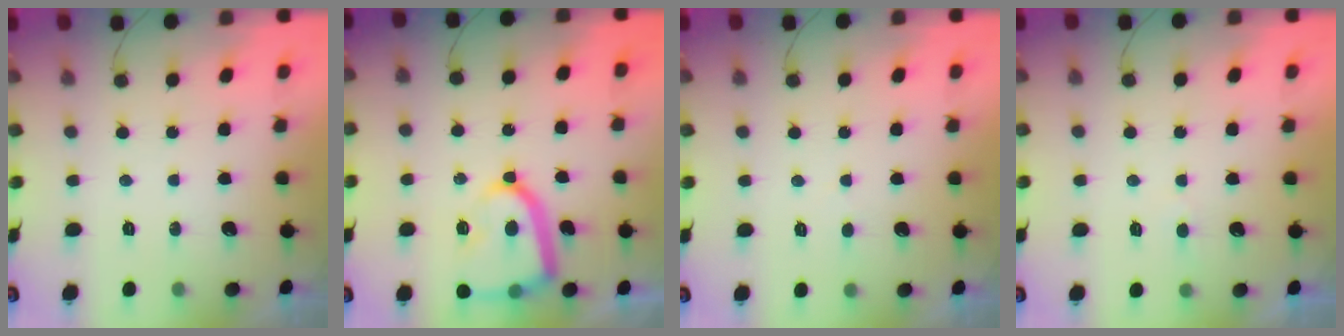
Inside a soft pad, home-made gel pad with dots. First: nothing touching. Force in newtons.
{"total": 14.8, "press": 14.7, "slide": 1.5}
{"total": 2.0, "press": 2.0, "slide": 0.2}
{"total": 2.4, "press": 2.3, "slide": 0.3}